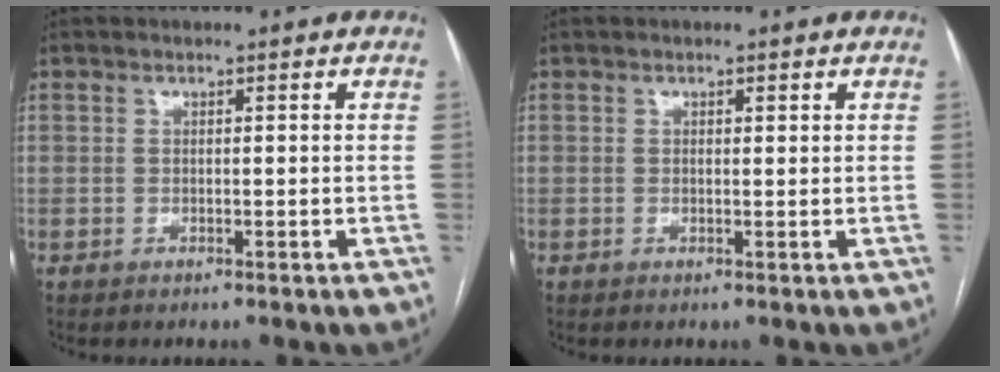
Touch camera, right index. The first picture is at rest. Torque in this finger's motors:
{"motor_torque": [-0.02, -0.01, -0.09, -0.01]}